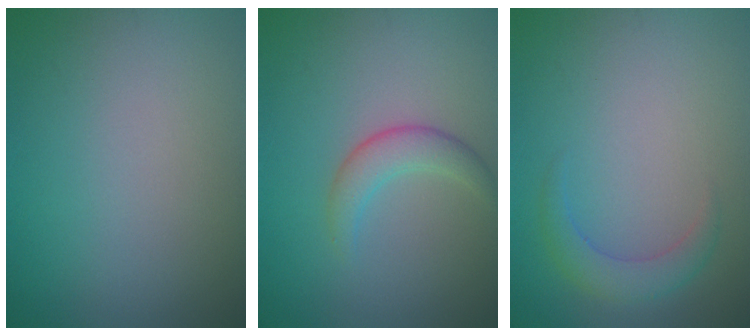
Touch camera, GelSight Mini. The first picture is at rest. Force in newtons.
{"total": 2.4, "press": 2.4, "slide": 0.1}
{"total": 2.2, "press": 2.2, "slide": 0.1}